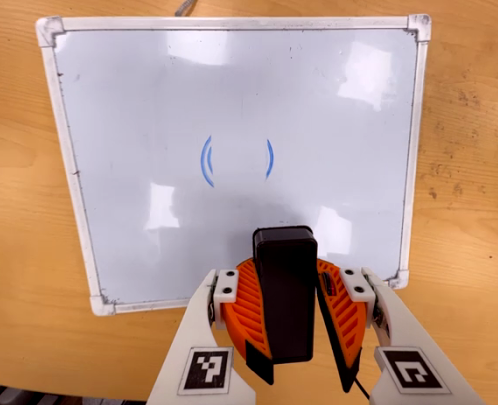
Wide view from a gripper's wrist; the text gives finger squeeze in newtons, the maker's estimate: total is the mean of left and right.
{"total": 10.1, "left": 10.0, "right": 10.2}